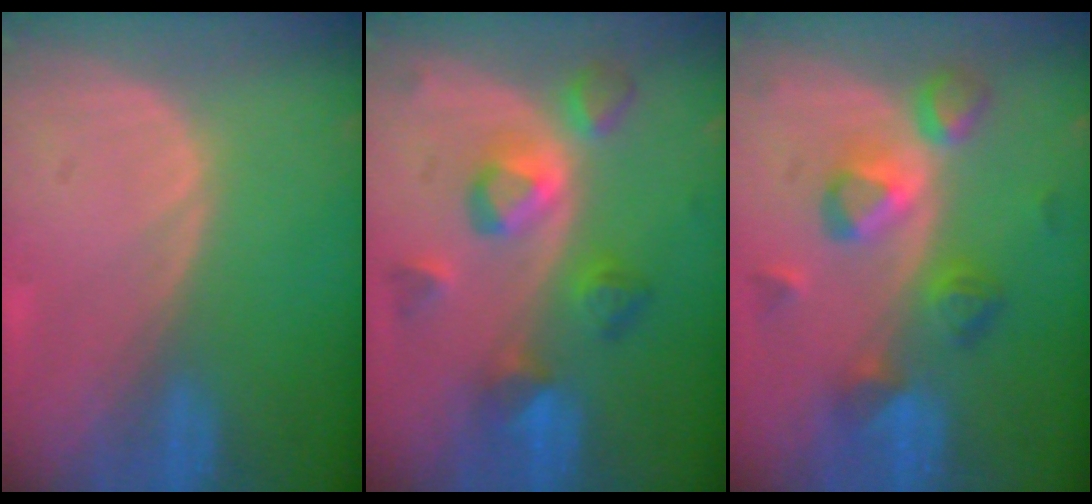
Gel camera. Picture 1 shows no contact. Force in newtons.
{"total": 7.6, "press": 7.5, "slide": 1.4}
{"total": 7.4, "press": 7.3, "slide": 0.8}